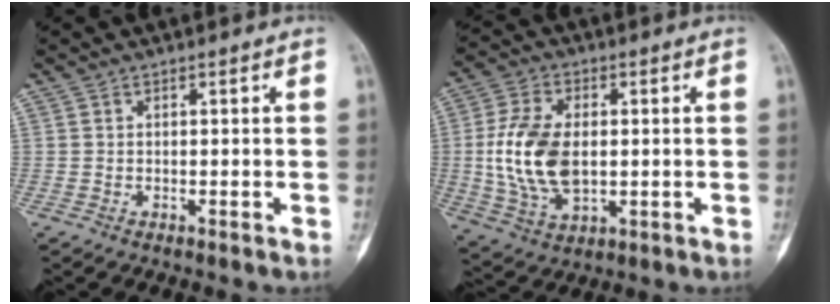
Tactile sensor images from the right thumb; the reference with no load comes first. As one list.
[{"total": 14.1, "force": [0.1, 8.4, 11.3], "torque": [-0.226, -0.002, 0.008]}]